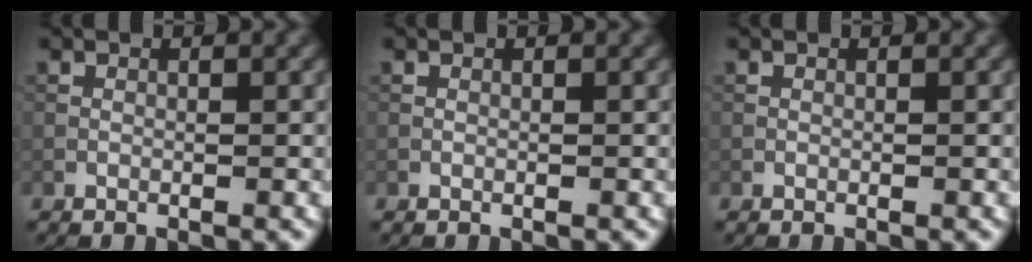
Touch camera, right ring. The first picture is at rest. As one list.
[{"total": 0.0}, {"total": 0.0}]